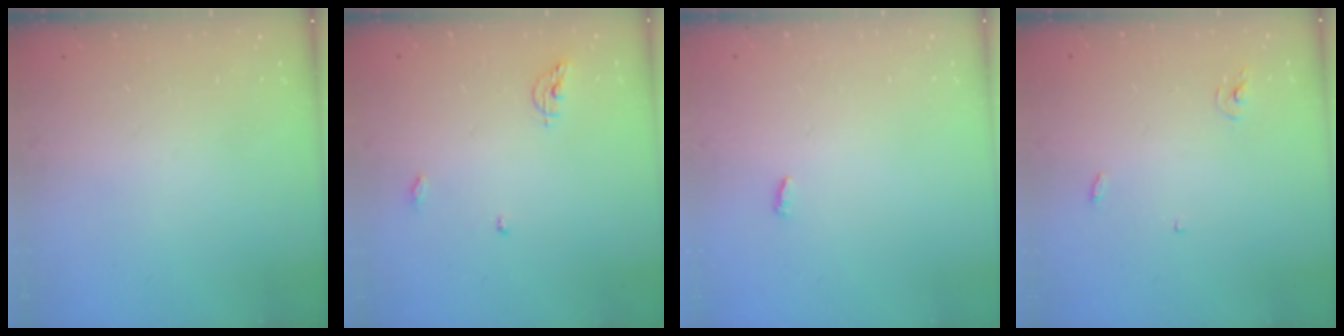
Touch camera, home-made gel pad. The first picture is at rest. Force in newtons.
{"total": 6.3, "press": 6.2, "slide": 0.6}
{"total": 2.7, "press": 2.7, "slide": 0.2}
{"total": 3.0, "press": 3.0, "slide": 0.2}